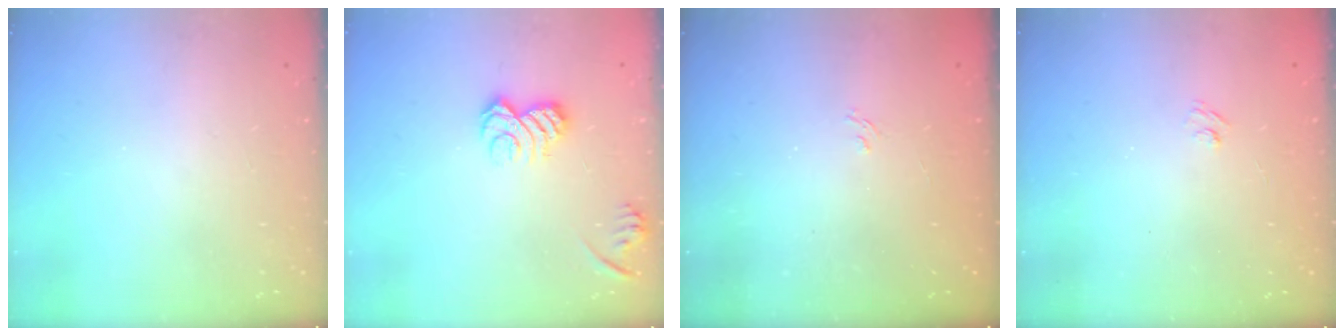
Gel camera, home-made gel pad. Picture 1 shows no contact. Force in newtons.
{"total": 11.6, "press": 11.5, "slide": 1.3}
{"total": 1.3, "press": 0.7, "slide": 1.2}
{"total": 2.2, "press": 2.0, "slide": 1.0}